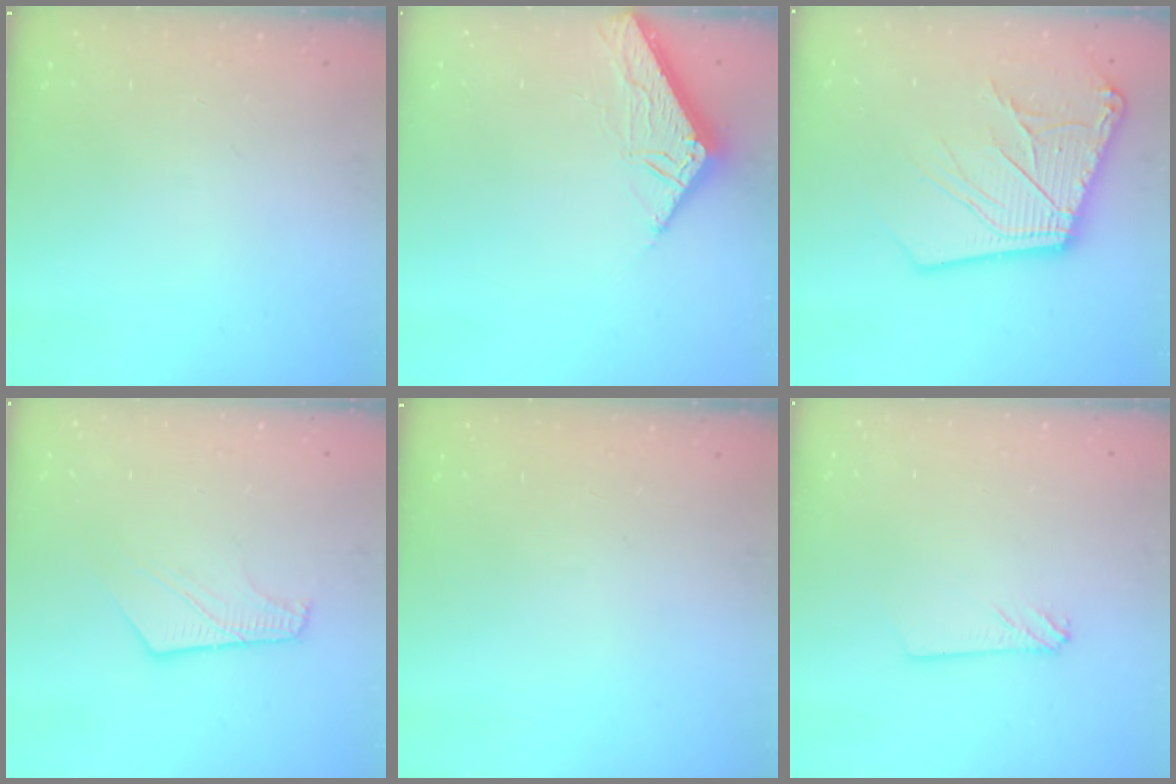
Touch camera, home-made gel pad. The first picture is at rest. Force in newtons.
{"total": 6.3, "press": 6.3, "slide": 0.3}
{"total": 17.8, "press": 17.7, "slide": 2.3}
{"total": 7.9, "press": 7.9, "slide": 0.3}
{"total": 0.0}
{"total": 3.3, "press": 3.2, "slide": 0.3}